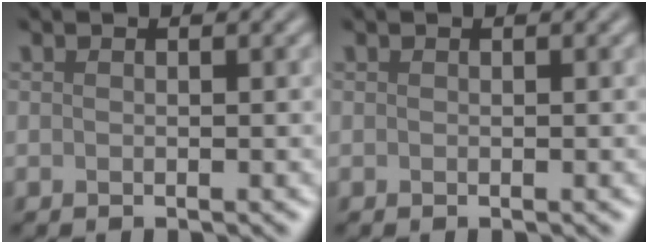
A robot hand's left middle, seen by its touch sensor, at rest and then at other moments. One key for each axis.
{"total": 0.0}